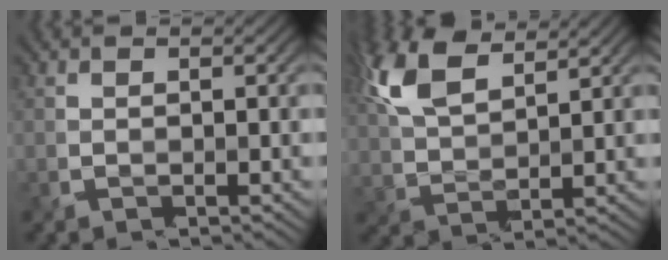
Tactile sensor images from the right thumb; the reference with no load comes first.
{"total": 9.1, "force": [5.4, 3.3, 6.5], "torque": [-0.184, 0.016, 0.125]}